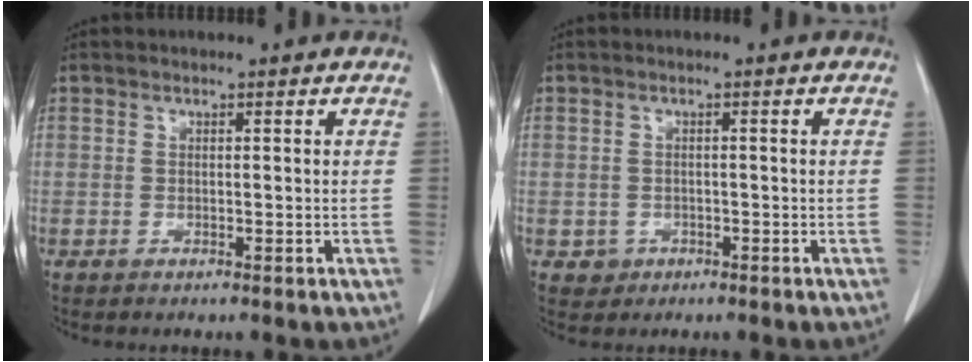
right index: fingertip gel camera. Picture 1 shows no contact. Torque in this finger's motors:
{"motor_torque": [-0.25, -0.01, -0.63, -0.19]}